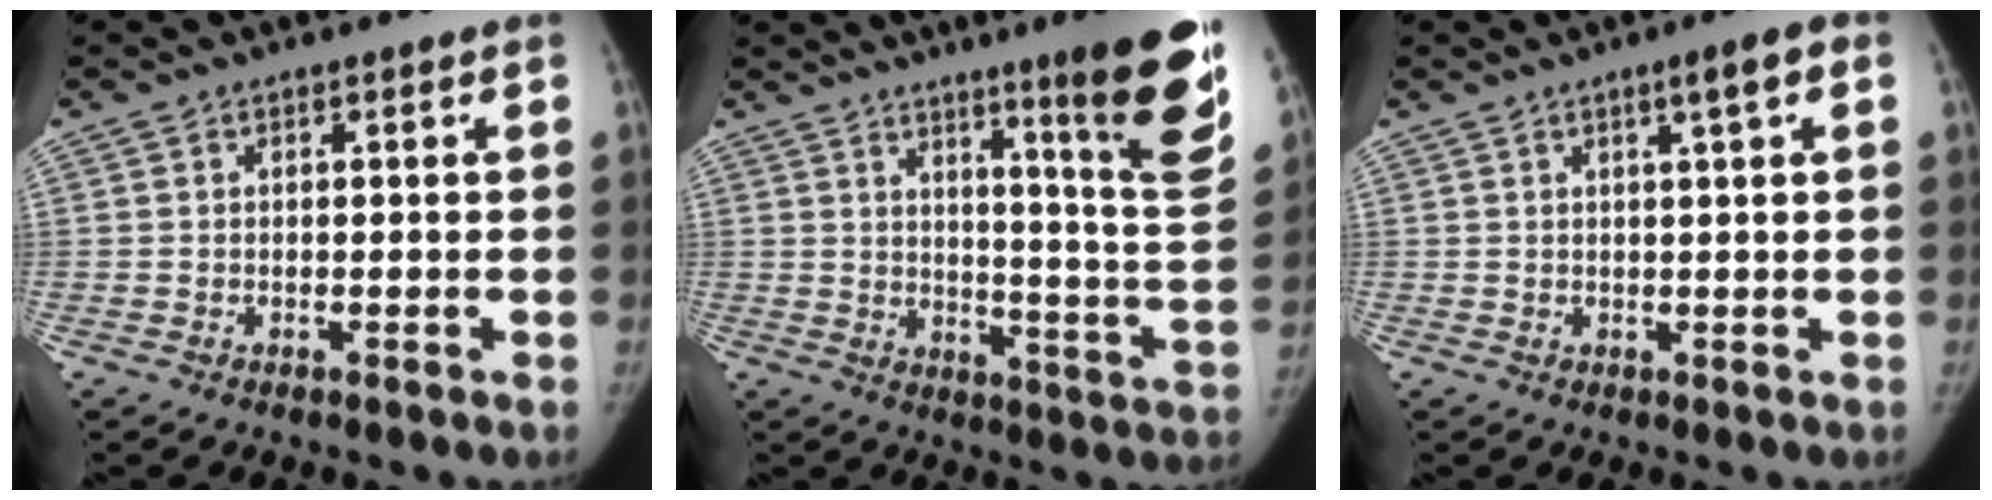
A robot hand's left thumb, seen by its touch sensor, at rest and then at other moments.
{"total": 18.3, "force": [11.2, 0.6, 14.4], "torque": [-0.166, -0.083, 0.159]}
{"total": 3.5, "force": [1.4, 0.2, 3.2], "torque": [-0.043, 0.002, 0.023]}